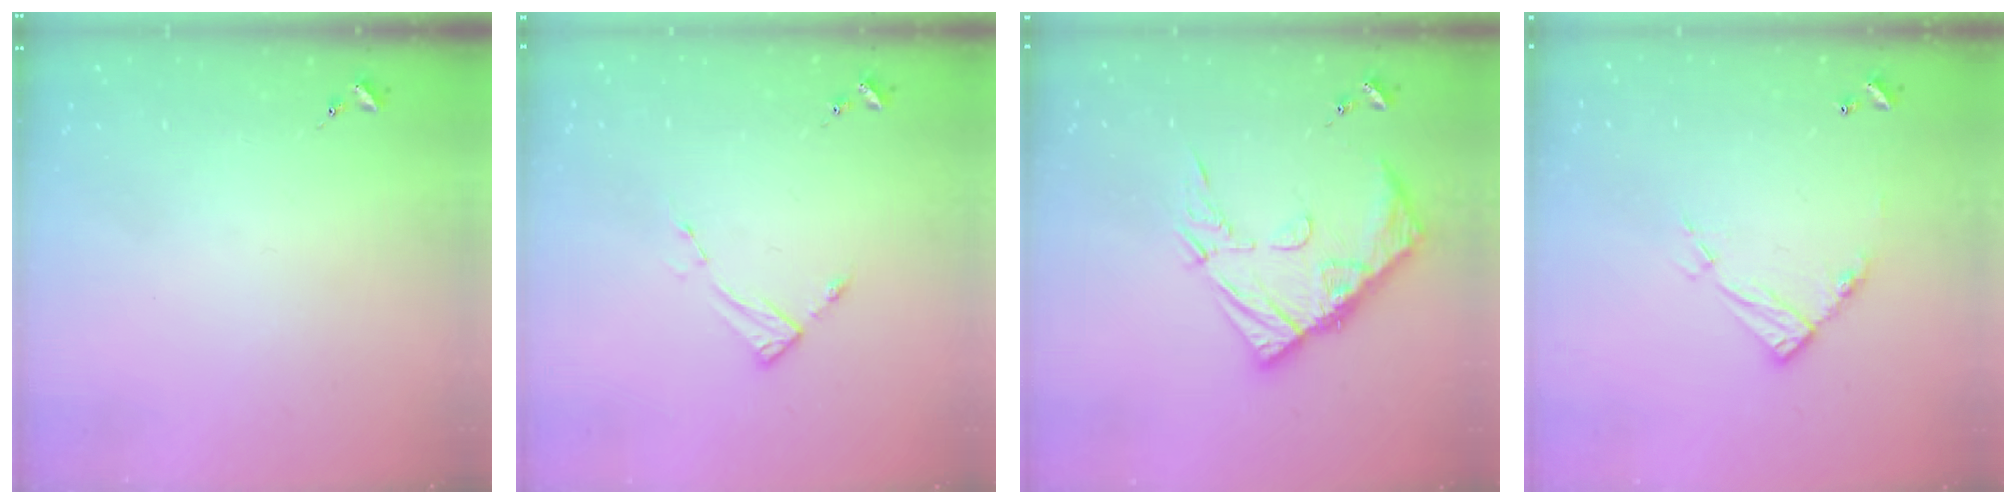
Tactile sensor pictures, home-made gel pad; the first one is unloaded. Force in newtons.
{"total": 4.4, "press": 4.3, "slide": 0.5}
{"total": 15.2, "press": 15.2, "slide": 1.5}
{"total": 11.8, "press": 11.7, "slide": 1.1}